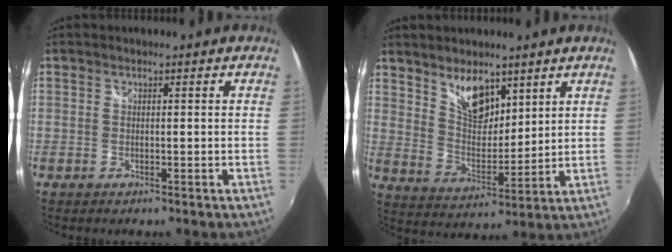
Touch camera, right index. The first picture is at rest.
{"total": 9.1, "force": [6.1, 4.4, 5.0], "torque": [-0.079, 0.003, 0.120]}